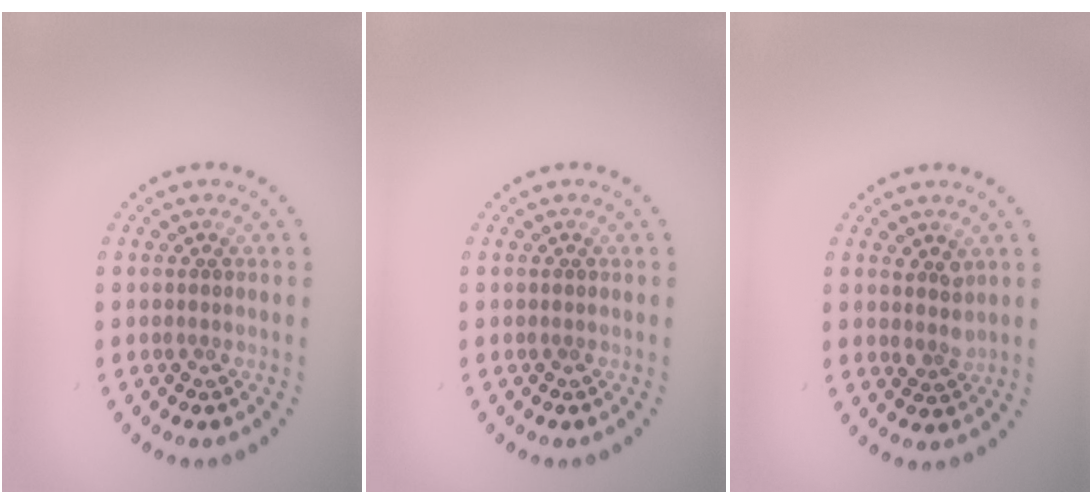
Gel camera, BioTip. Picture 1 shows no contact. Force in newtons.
{"total": 0.0}
{"total": 1.8, "press": 1.5, "slide": 0.9}